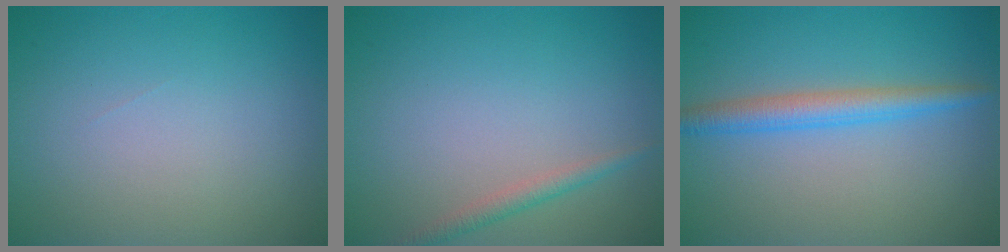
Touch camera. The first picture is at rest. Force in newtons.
{"total": 1.5, "press": 1.5, "slide": 0.0}
{"total": 3.0, "press": 3.0, "slide": 0.2}